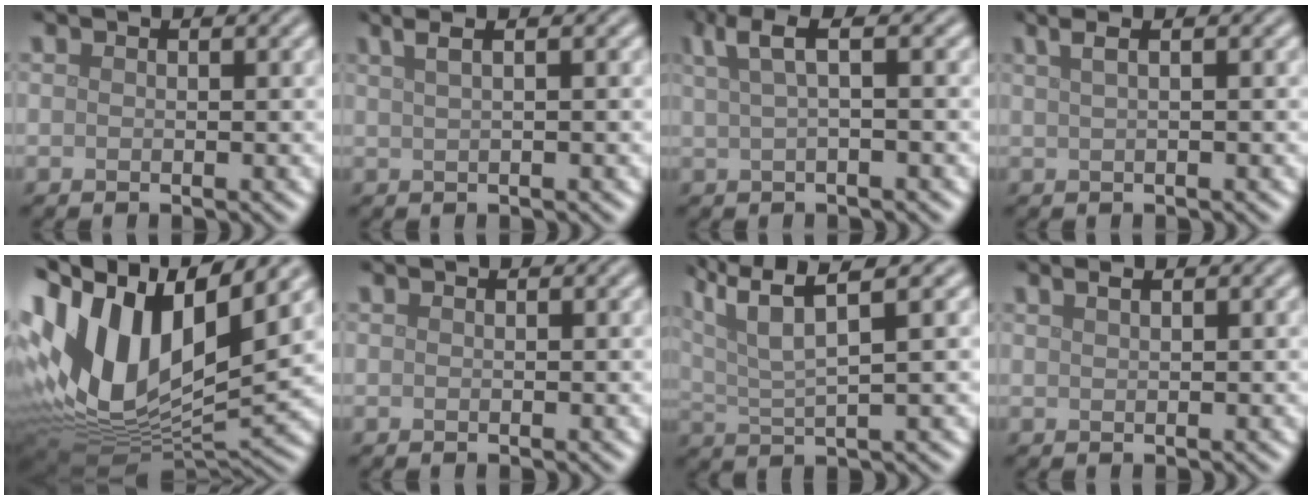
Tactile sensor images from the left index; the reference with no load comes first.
{"total": 4.2, "force": [2.2, 2.0, 2.9], "torque": [-0.025, 0.026, 0.007]}
{"total": 3.3, "force": [1.3, 0.8, 2.9], "torque": [-0.046, 0.008, 0.024]}
{"total": 3.7, "force": [1.8, 1.8, 2.7], "torque": [-0.022, 0.021, 0.000]}
{"total": 15.4, "force": [5.3, 8.3, 11.9], "torque": [-0.252, 0.023, 0.092]}
{"total": 0.0}
{"total": 6.7, "force": [3.4, 1.5, 5.5], "torque": [-0.103, 0.017, 0.067]}
{"total": 1.1, "force": [0.7, 0.3, 0.7], "torque": [-0.010, 0.001, 0.010]}